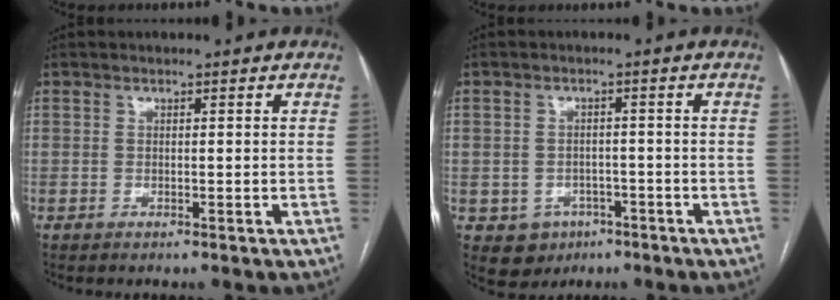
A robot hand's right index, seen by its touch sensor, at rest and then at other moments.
{"total": 5.3, "force": [-2.4, 4.7, 0.9], "torque": [-0.009, 0.009, -0.026]}